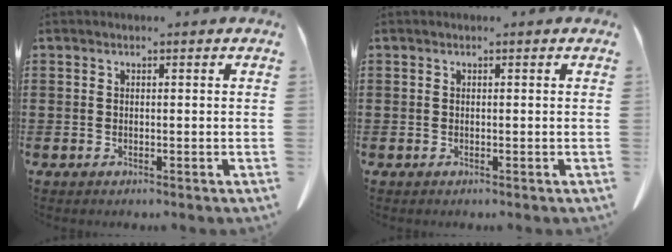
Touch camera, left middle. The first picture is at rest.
{"total": 0.0}